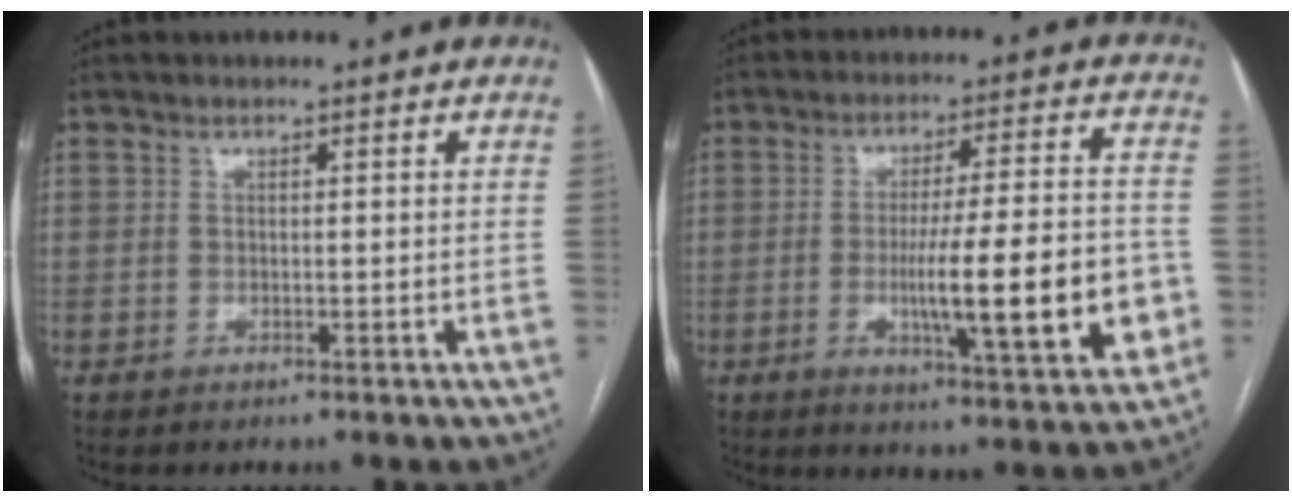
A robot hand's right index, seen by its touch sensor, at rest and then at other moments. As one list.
[{"total": 16.2, "force": [-3.5, 1.7, 15.7], "torque": [-0.234, -0.004, -0.048]}]